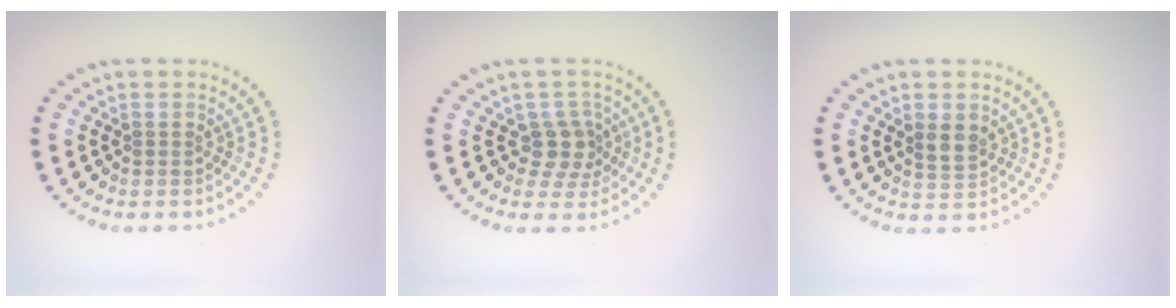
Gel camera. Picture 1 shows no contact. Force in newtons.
{"total": 2.7, "press": 2.2, "slide": 1.6}
{"total": 1.9, "press": 1.7, "slide": 0.8}